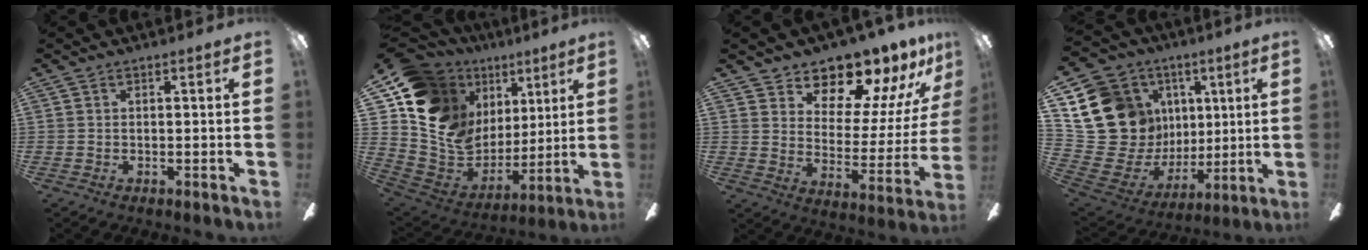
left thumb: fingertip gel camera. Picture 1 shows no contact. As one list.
[{"total": 13.7, "force": [7.6, 10.3, 5.1], "torque": [-0.122, -0.057, 0.148]}, {"total": 15.6, "force": [13.8, 5.2, 4.9], "torque": [-0.084, -0.119, 0.238]}, {"total": 18.8, "force": [5.3, 16.6, 7.0], "torque": [-0.172, -0.045, 0.134]}]